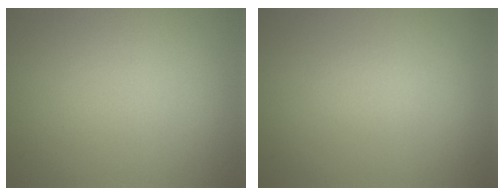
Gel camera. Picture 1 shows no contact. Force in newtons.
{"total": 0.6, "press": 0.6, "slide": 0.1}